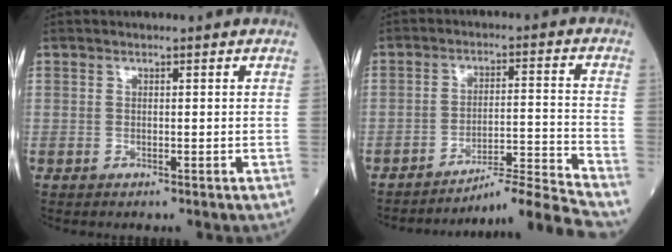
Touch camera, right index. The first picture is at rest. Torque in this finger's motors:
{"motor_torque": [-0.32, -0.40, 0.13, 0.01]}